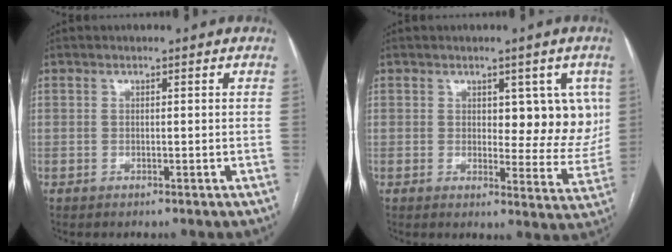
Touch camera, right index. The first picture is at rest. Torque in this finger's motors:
{"motor_torque": [0.05, 0.07, 0.05, 0.01]}